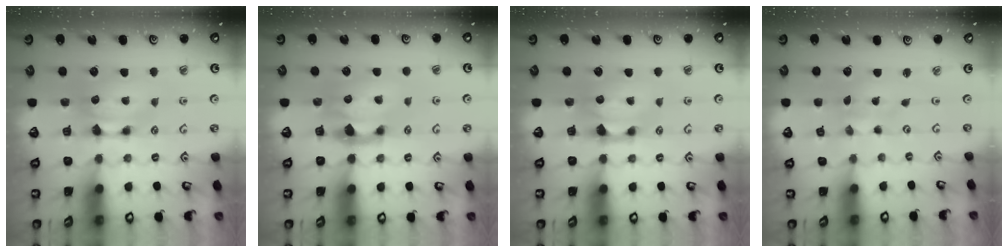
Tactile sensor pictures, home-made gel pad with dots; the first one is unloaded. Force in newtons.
{"total": 1.9, "press": 1.4, "slide": 1.2}
{"total": 0.7, "press": 0.2, "slide": 0.7}
{"total": 5.5, "press": 5.5, "slide": 0.5}